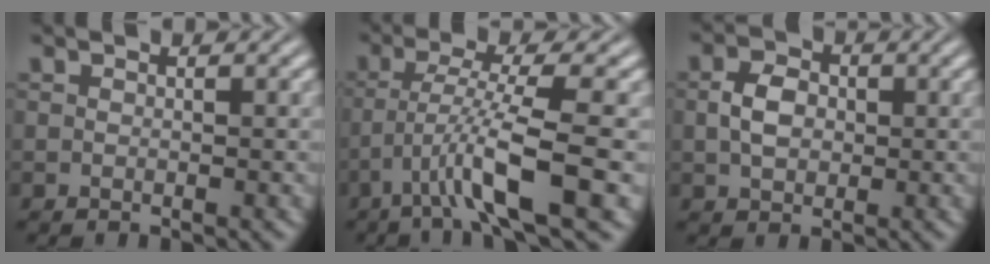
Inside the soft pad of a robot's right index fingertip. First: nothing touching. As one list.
[{"total": 5.4, "force": [-1.8, 0.0, 5.1], "torque": [-0.094, -0.018, -0.020]}, {"total": 2.0, "force": [0.1, 1.0, 1.8], "torque": [-0.023, -0.004, 0.012]}]